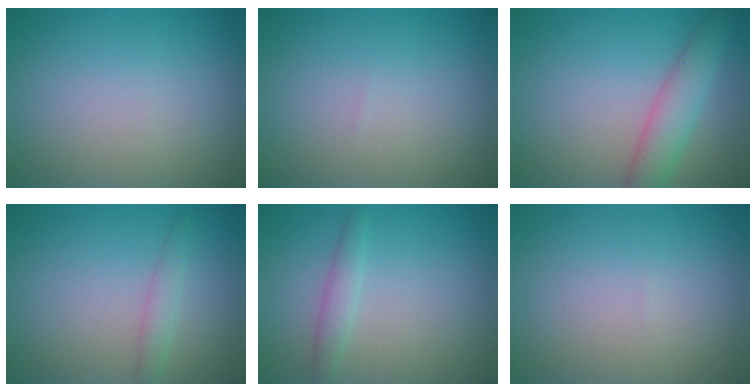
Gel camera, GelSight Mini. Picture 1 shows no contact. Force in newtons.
{"total": 0.0}
{"total": 3.8, "press": 3.8, "slide": 0.2}
{"total": 1.5, "press": 1.5, "slide": 0.0}
{"total": 1.6, "press": 1.6, "slide": 0.1}
{"total": 0.0}